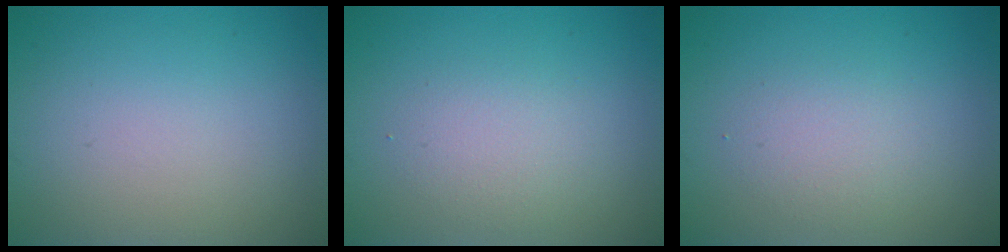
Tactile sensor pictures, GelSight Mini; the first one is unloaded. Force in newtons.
{"total": 2.1, "press": 2.1, "slide": 0.2}
{"total": 2.1, "press": 2.1, "slide": 0.1}